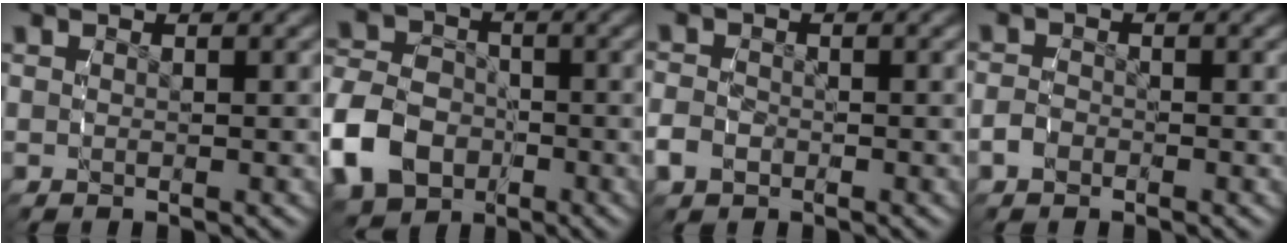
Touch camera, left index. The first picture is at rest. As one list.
[{"total": 9.0, "force": [-3.5, 7.7, 3.0], "torque": [-0.084, -0.041, -0.056]}, {"total": 2.7, "force": [-1.4, 2.2, 0.7], "torque": [-0.034, -0.012, -0.023]}, {"total": 1.5, "force": [-1.2, 0.9, 0.1], "torque": [-0.010, -0.001, -0.025]}]